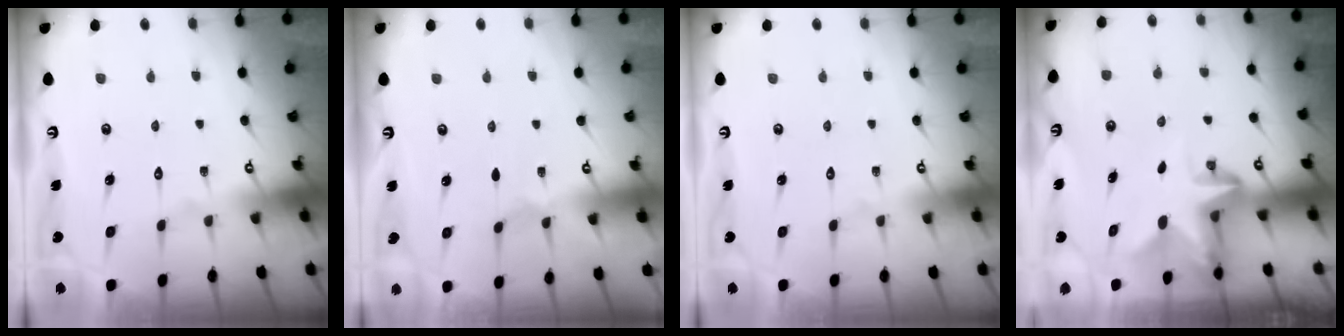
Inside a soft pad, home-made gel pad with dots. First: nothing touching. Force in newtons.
{"total": 1.1, "press": 1.0, "slide": 0.2}
{"total": 0.0}
{"total": 2.7, "press": 2.7, "slide": 0.5}